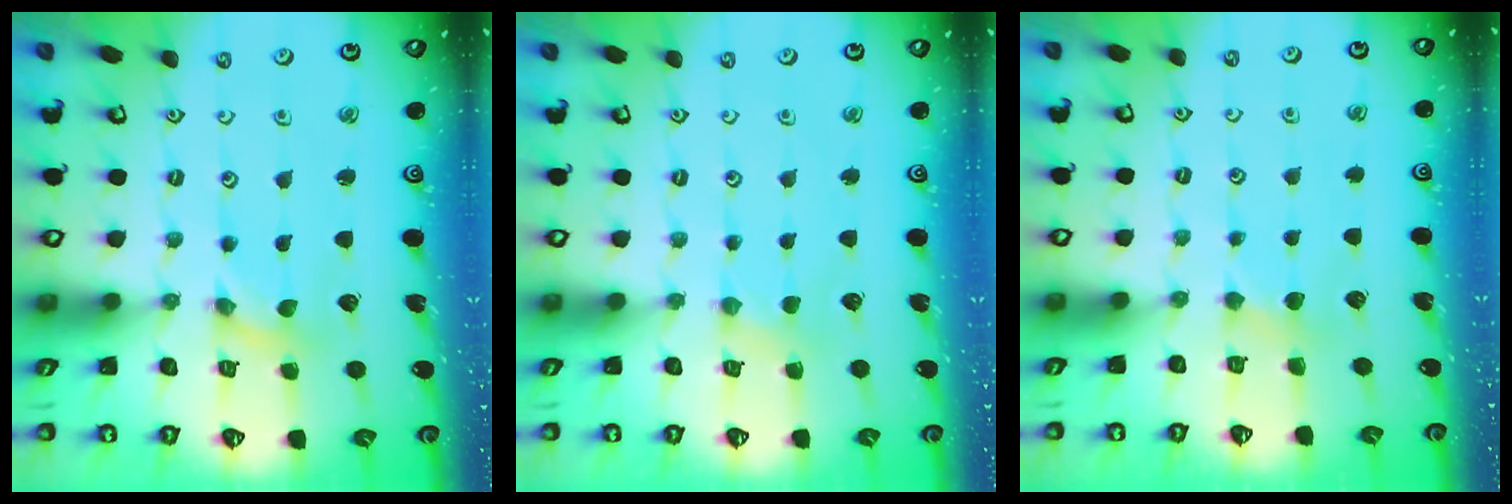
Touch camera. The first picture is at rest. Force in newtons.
{"total": 1.8, "press": 1.7, "slide": 0.4}
{"total": 3.0, "press": 3.0, "slide": 0.2}